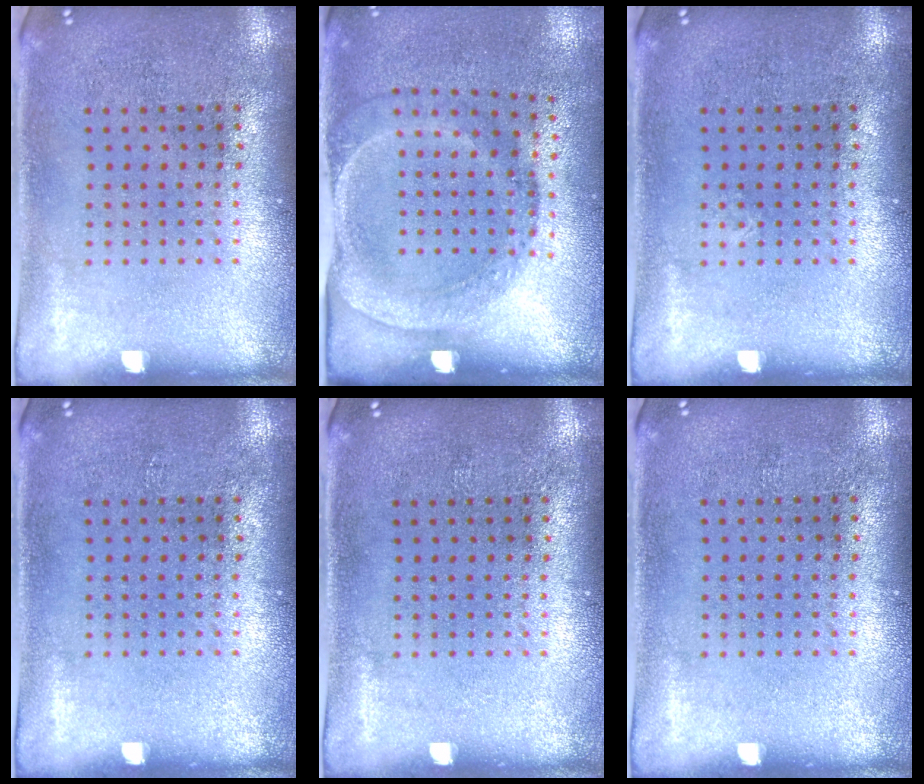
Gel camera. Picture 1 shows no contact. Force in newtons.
{"total": 1.8, "press": 1.2, "slide": 1.4}
{"total": 0.0}
{"total": 0.0}
{"total": 0.0}
{"total": 0.0}